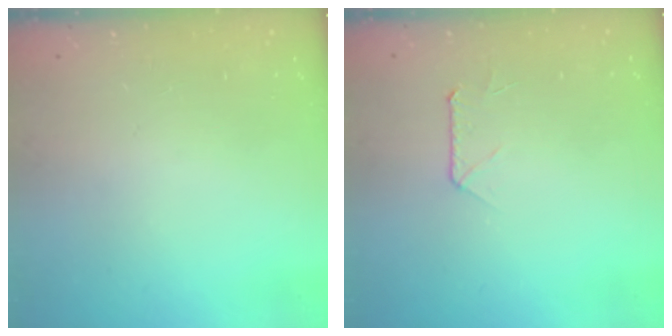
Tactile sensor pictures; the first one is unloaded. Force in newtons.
{"total": 5.2, "press": 5.1, "slide": 0.4}